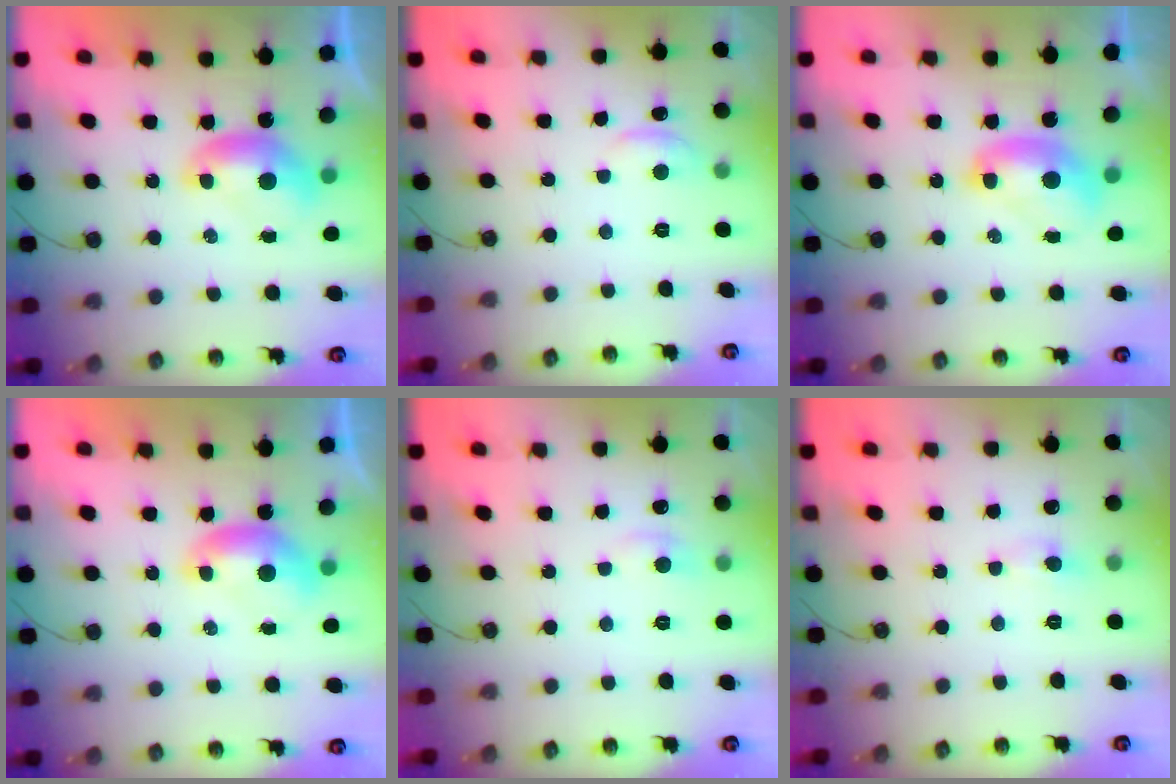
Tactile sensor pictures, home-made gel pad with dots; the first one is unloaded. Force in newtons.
{"total": 1.2, "press": 0.7, "slide": 0.9}
{"total": 2.2, "press": 2.2, "slide": 0.2}
{"total": 0.0}
{"total": 1.6, "press": 1.4, "slide": 0.8}
{"total": 1.0, "press": 0.8, "slide": 0.6}